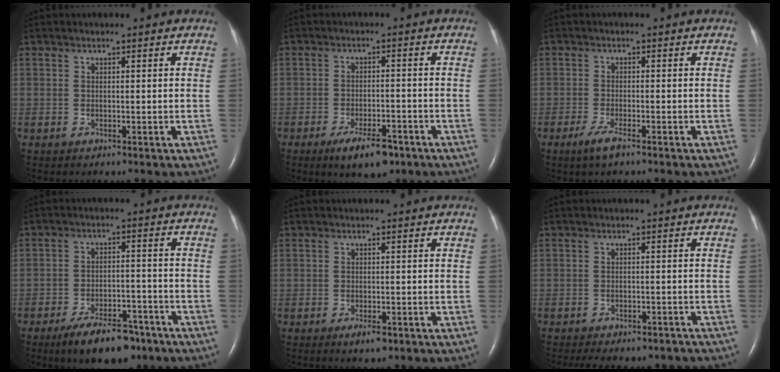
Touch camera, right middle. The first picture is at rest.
{"total": 6.8, "force": [-4.4, 2.2, 4.6], "torque": [-0.083, -0.006, -0.066]}
{"total": 2.9, "force": [-1.9, 0.3, 2.1], "torque": [-0.051, -0.007, -0.039]}
{"total": 9.9, "force": [-7.2, 3.8, 5.8], "torque": [-0.094, -0.003, -0.115]}
{"total": 2.2, "force": [-1.3, 0.8, 1.6], "torque": [-0.031, -0.002, -0.019]}
{"total": 10.5, "force": [-9.1, 3.6, 3.9], "torque": [-0.067, -0.001, -0.105]}